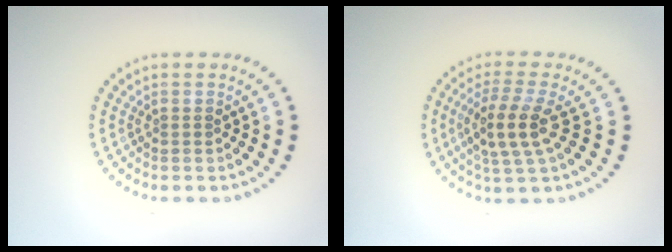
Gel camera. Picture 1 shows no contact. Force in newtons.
{"total": 3.8, "press": 3.4, "slide": 1.8}